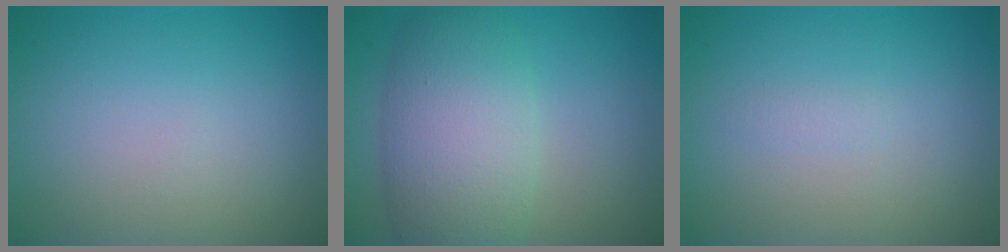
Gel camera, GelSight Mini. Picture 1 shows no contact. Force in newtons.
{"total": 7.5, "press": 7.5, "slide": 0.4}
{"total": 0.6, "press": 0.6, "slide": 0.1}